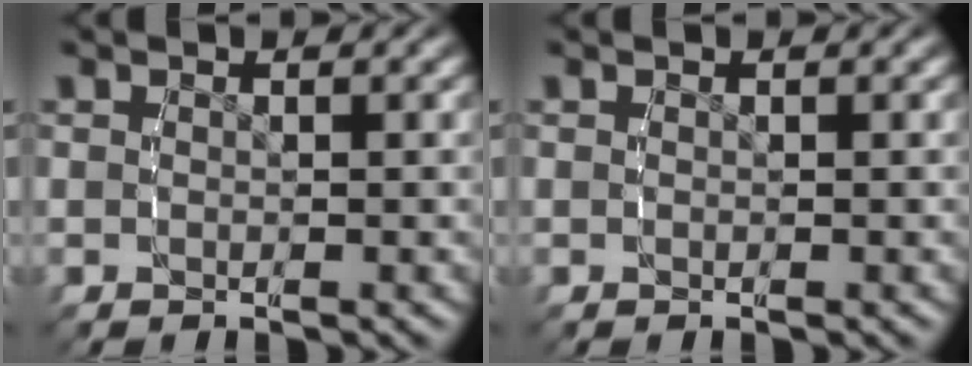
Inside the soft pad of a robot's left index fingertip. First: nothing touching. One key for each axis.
{"total": 0.0}